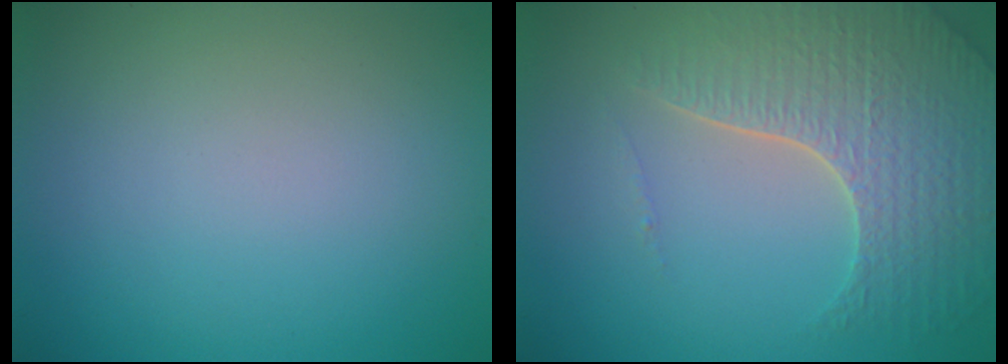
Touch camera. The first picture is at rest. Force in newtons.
{"total": 5.8, "press": 4.7, "slide": 3.3}